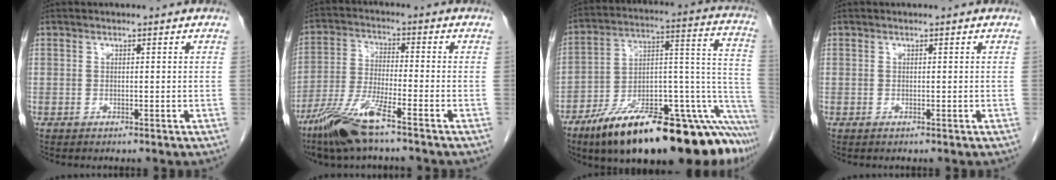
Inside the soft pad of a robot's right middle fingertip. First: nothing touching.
{"total": 9.8, "force": [-6.7, 0.9, 7.1], "torque": [-0.152, -0.023, -0.132]}
{"total": 27.8, "force": [-20.2, 5.2, 18.3], "torque": [-0.166, 0.019, -0.304]}
{"total": 0.0}